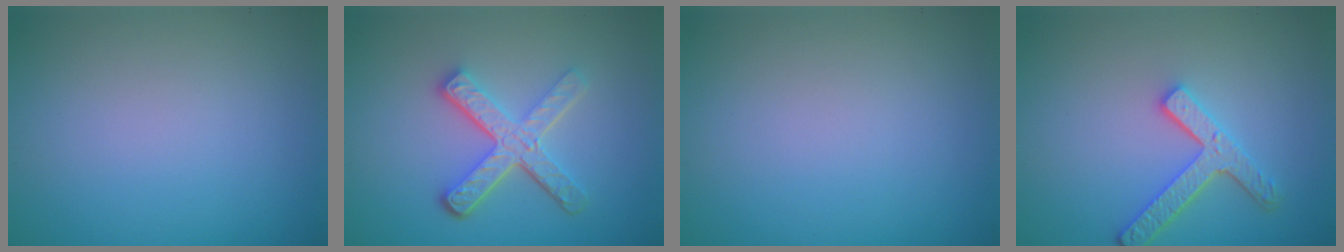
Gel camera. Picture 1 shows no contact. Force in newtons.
{"total": 4.9, "press": 3.5, "slide": 3.4}
{"total": 0.0}
{"total": 3.7, "press": 3.0, "slide": 2.2}